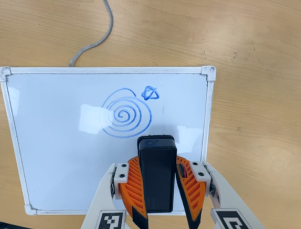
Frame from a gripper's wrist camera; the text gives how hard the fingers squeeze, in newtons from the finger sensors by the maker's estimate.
{"total": 11.4, "left": 9.4, "right": 13.3}